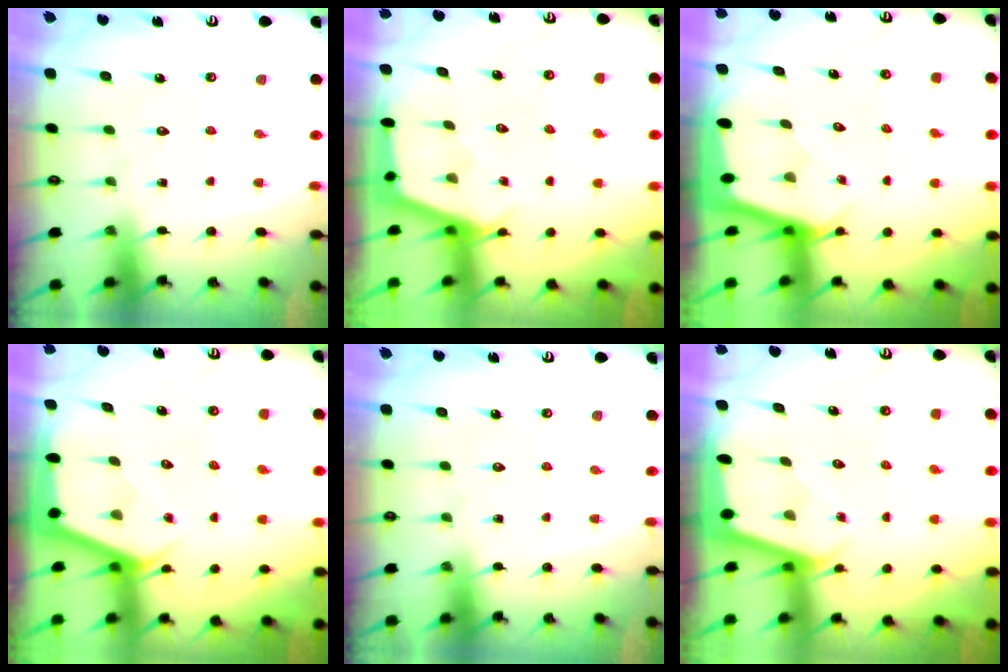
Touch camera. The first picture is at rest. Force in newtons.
{"total": 2.7, "press": 2.7, "slide": 0.3}
{"total": 2.3, "press": 2.3, "slide": 0.1}
{"total": 2.8, "press": 2.8, "slide": 0.4}
{"total": 0.0}
{"total": 2.3, "press": 2.3, "slide": 0.1}